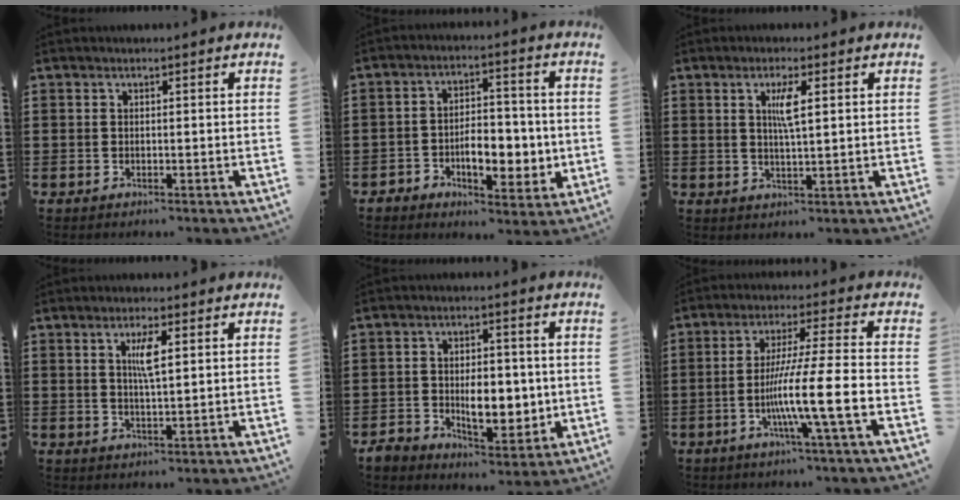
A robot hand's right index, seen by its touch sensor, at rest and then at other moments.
{"total": 7.0, "force": [-2.1, 4.4, 5.1], "torque": [-0.076, 0.006, -0.040]}
{"total": 3.5, "force": [1.1, 0.6, 3.3], "torque": [-0.068, 0.005, 0.015]}
{"total": 3.8, "force": [1.1, 0.8, 3.5], "torque": [-0.072, 0.007, 0.016]}
{"total": 7.3, "force": [-1.2, 5.1, 5.1], "torque": [-0.081, 0.007, -0.020]}
{"total": 11.2, "force": [-3.7, 0.0, 10.6], "torque": [-0.197, -0.010, -0.071]}